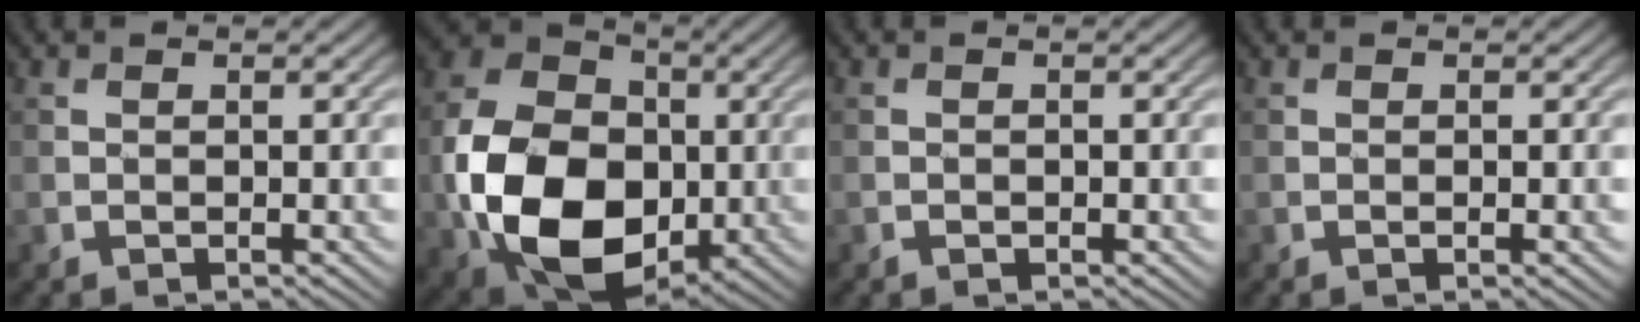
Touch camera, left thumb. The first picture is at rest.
{"total": 15.8, "force": [-2.7, 11.4, 10.6], "torque": [-0.233, -0.018, -0.057]}
{"total": 0.6, "force": [-0.4, 0.4, 0.3], "torque": [-0.003, -0.003, -0.005]}
{"total": 0.9, "force": [-0.2, 0.1, 0.8], "torque": [-0.013, -0.002, -0.004]}